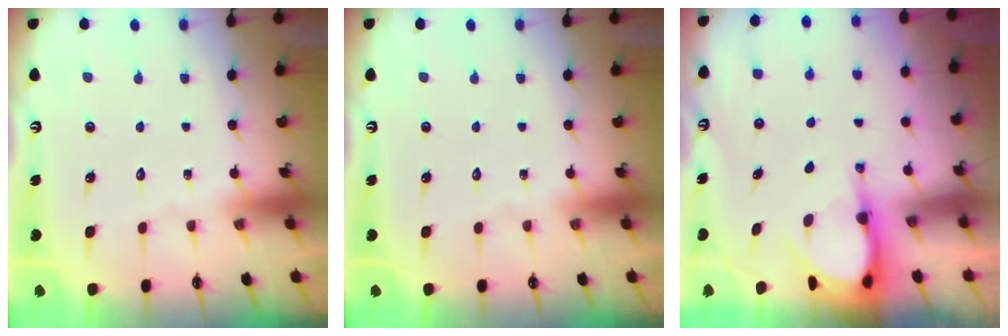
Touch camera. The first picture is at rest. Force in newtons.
{"total": 0.0}
{"total": 4.6, "press": 4.6, "slide": 0.3}